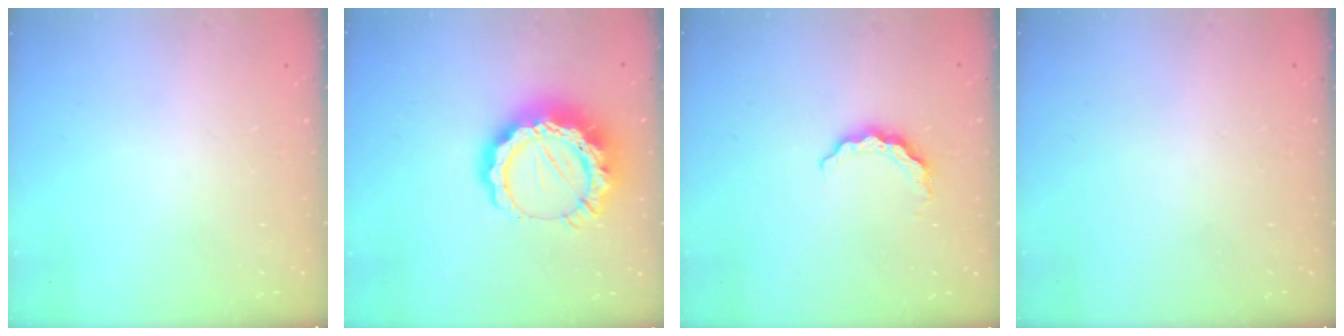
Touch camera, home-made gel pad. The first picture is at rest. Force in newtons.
{"total": 16.6, "press": 16.6, "slide": 1.5}
{"total": 5.7, "press": 5.7, "slide": 0.5}
{"total": 1.6, "press": 1.6, "slide": 0.1}